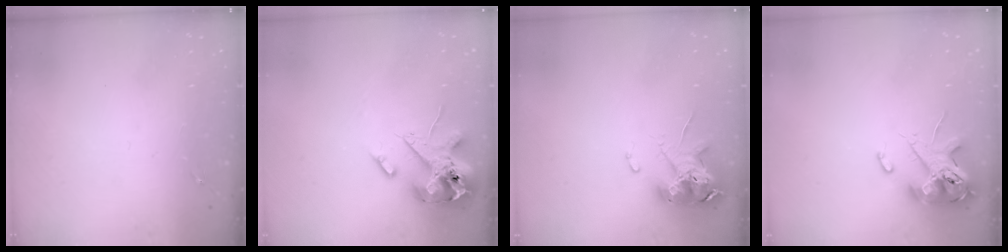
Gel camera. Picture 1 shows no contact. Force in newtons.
{"total": 13.7, "press": 13.5, "slide": 2.3}
{"total": 10.8, "press": 10.7, "slide": 1.7}
{"total": 13.2, "press": 13.0, "slide": 2.3}